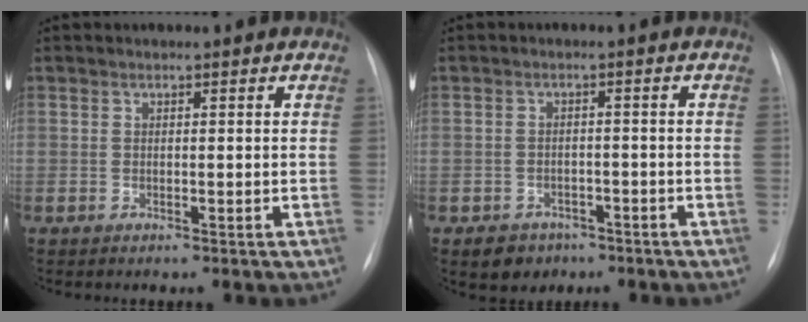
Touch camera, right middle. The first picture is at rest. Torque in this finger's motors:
{"motor_torque": [0.58, -0.52, 0.02, 0.00]}